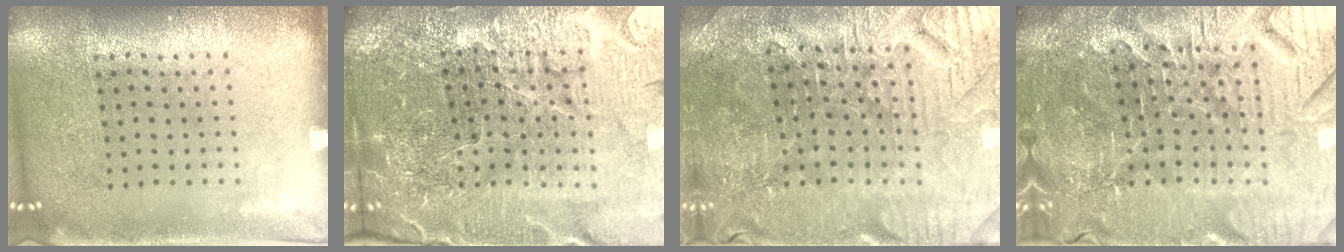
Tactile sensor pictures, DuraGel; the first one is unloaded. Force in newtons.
{"total": 5.4, "press": 5.1, "slide": 1.8}
{"total": 3.6, "press": 3.5, "slide": 0.5}
{"total": 5.8, "press": 5.5, "slide": 1.9}